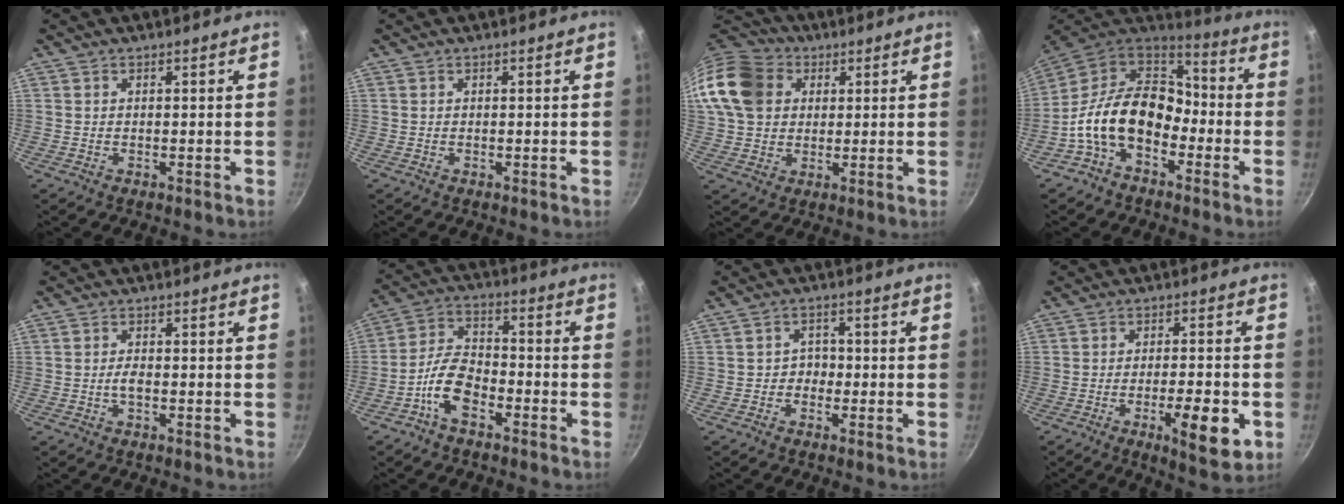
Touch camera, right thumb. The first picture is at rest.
{"total": 0.0}
{"total": 16.4, "force": [4.4, 13.3, 8.6], "torque": [-0.168, 0.020, 0.073]}
{"total": 17.4, "force": [-4.8, 11.8, 11.9], "torque": [-0.175, 0.060, -0.107]}
{"total": 1.9, "force": [-0.5, 0.8, 1.6], "torque": [-0.033, 0.009, -0.012]}
{"total": 9.2, "force": [-4.7, 4.8, 6.2], "torque": [-0.111, 0.044, -0.099]}
{"total": 2.9, "force": [-1.0, 2.4, 1.2], "torque": [0.007, 0.013, -0.020]}
{"total": 10.8, "force": [-3.7, 3.1, 9.6], "torque": [-0.128, 0.008, -0.050]}